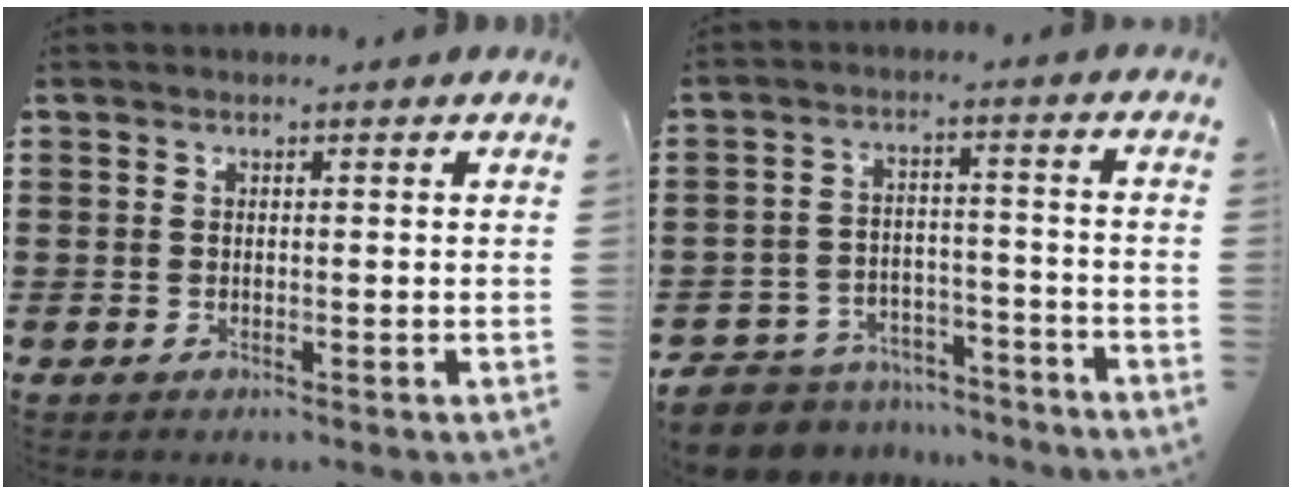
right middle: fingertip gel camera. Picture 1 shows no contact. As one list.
[{"total": 7.3, "force": [-7.2, 1.6, 0.3], "torque": [-0.020, 0.017, -0.146]}]